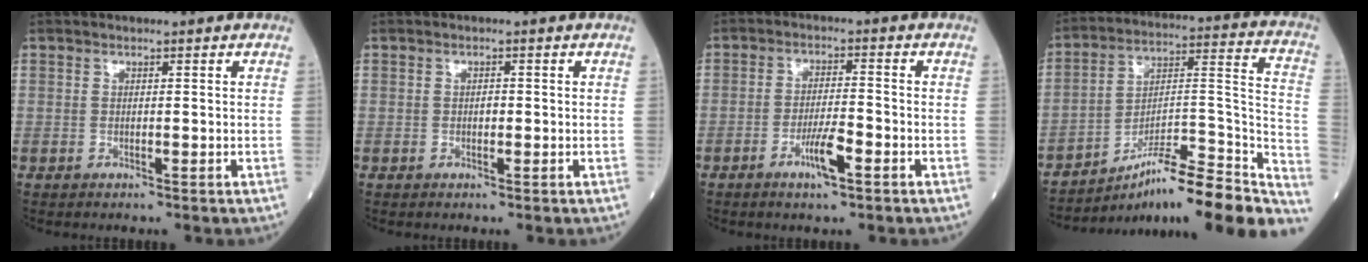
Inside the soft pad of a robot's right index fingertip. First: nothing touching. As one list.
[{"total": 0.8, "force": [-0.1, 0.4, 0.7], "torque": [-0.013, 0.001, -0.003]}, {"total": 4.9, "force": [-2.5, 0.6, 4.2], "torque": [-0.079, -0.002, -0.048]}, {"total": 23.2, "force": [-17.9, 2.7, 14.5], "torque": [-0.149, 0.031, -0.270]}]